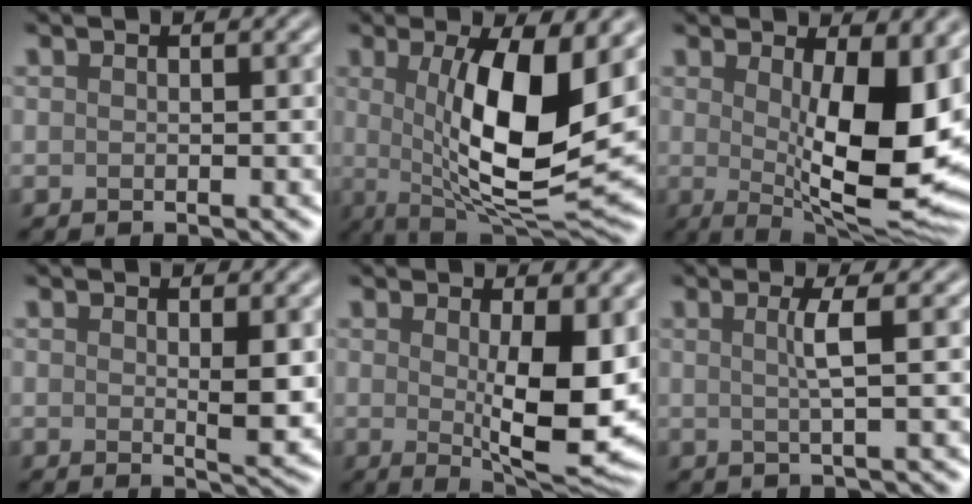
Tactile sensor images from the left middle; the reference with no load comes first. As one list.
[{"total": 11.8, "force": [1.3, 3.6, 11.2], "torque": [-0.179, -0.013, 0.026]}, {"total": 12.0, "force": [0.9, 3.9, 11.3], "torque": [-0.155, -0.020, 0.017]}, {"total": 2.4, "force": [0.5, 0.4, 2.3], "torque": [-0.034, -0.008, 0.010]}, {"total": 7.8, "force": [0.4, 2.1, 7.5], "torque": [-0.118, -0.020, 0.017]}, {"total": 2.4, "force": [0.3, 0.4, 2.3], "torque": [-0.045, 0.004, 0.001]}]